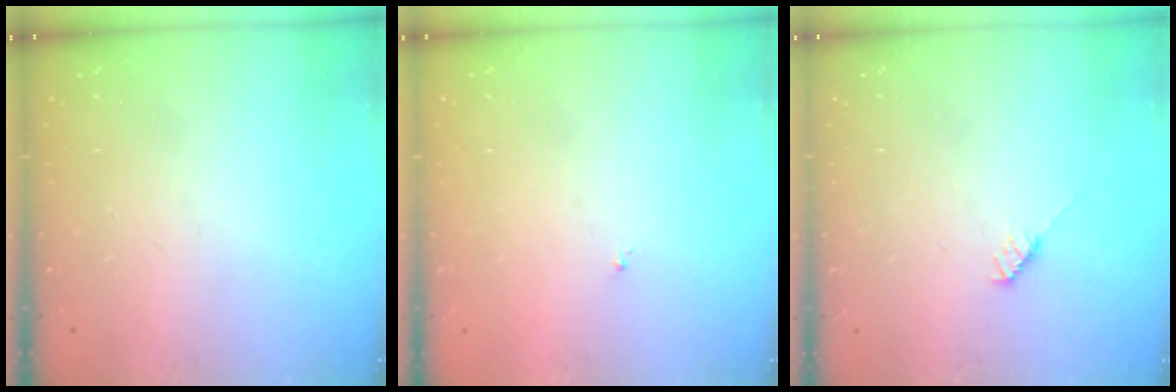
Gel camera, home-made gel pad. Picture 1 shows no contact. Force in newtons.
{"total": 0.8, "press": 0.7, "slide": 0.3}
{"total": 4.1, "press": 4.1, "slide": 0.3}